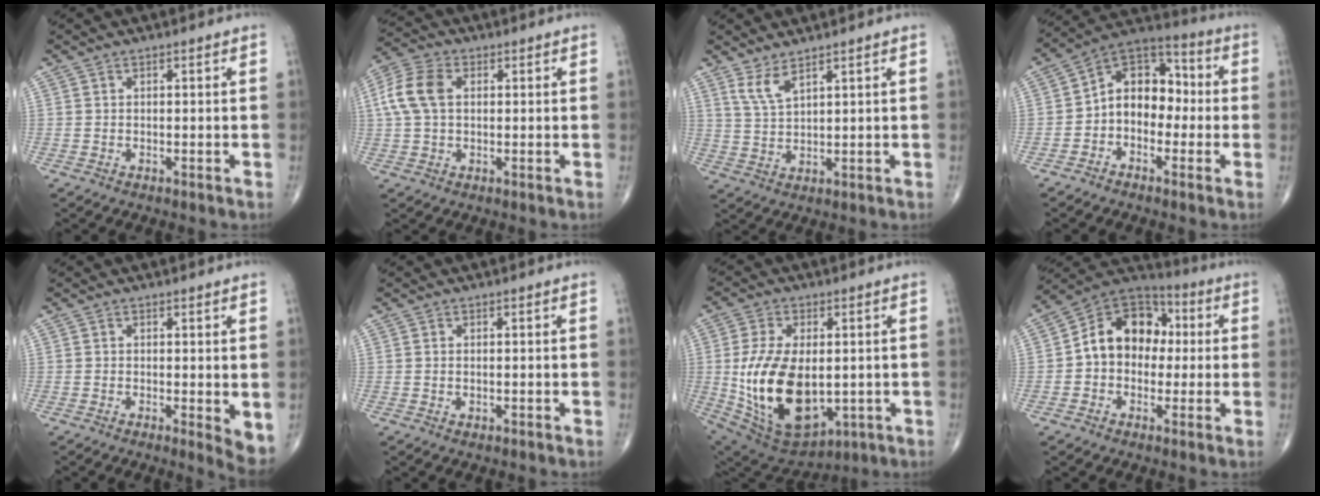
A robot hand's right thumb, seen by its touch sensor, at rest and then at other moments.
{"total": 8.8, "force": [1.5, 5.7, 6.5], "torque": [-0.147, 0.019, 0.026]}
{"total": 4.2, "force": [3.0, 1.0, 2.8], "torque": [-0.060, -0.024, 0.068]}
{"total": 11.6, "force": [-1.3, 8.4, 8.0], "torque": [-0.086, 0.048, -0.040]}
{"total": 4.2, "force": [-0.2, 1.2, 4.0], "torque": [-0.053, -0.012, -0.005]}
{"total": 0.8, "force": [-0.1, 0.5, 0.6], "torque": [-0.015, -0.004, 0.001]}
{"total": 20.4, "force": [-1.3, 11.5, 16.8], "torque": [-0.311, -0.014, 0.008]}
{"total": 14.0, "force": [0.6, 10.7, 8.9], "torque": [-0.106, 0.037, -0.004]}